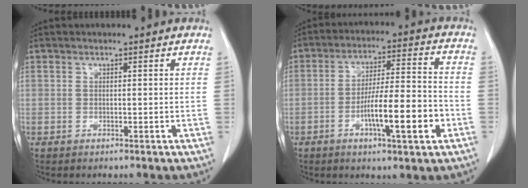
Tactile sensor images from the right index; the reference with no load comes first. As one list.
[{"total": 11.6, "force": [-4.1, 1.2, 10.8], "torque": [-0.182, 0.003, -0.066]}]